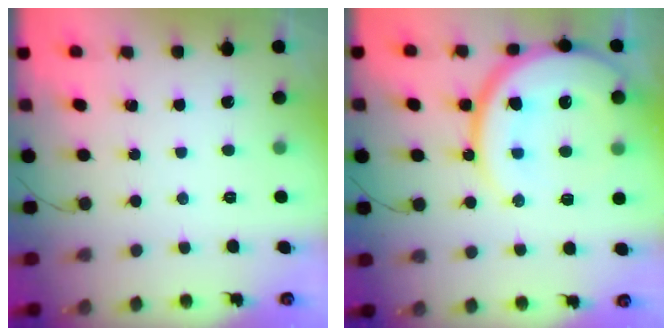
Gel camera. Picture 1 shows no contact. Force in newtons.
{"total": 21.4, "press": 21.3, "slide": 2.1}